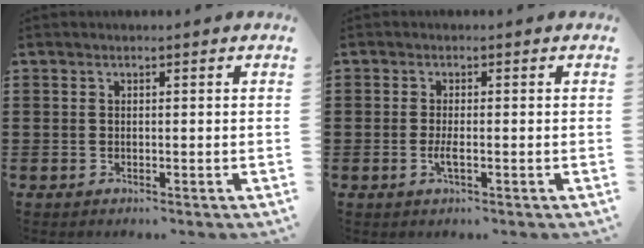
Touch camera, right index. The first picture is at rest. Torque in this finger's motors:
{"motor_torque": [1.41, 0.72, 0.36, 0.07]}